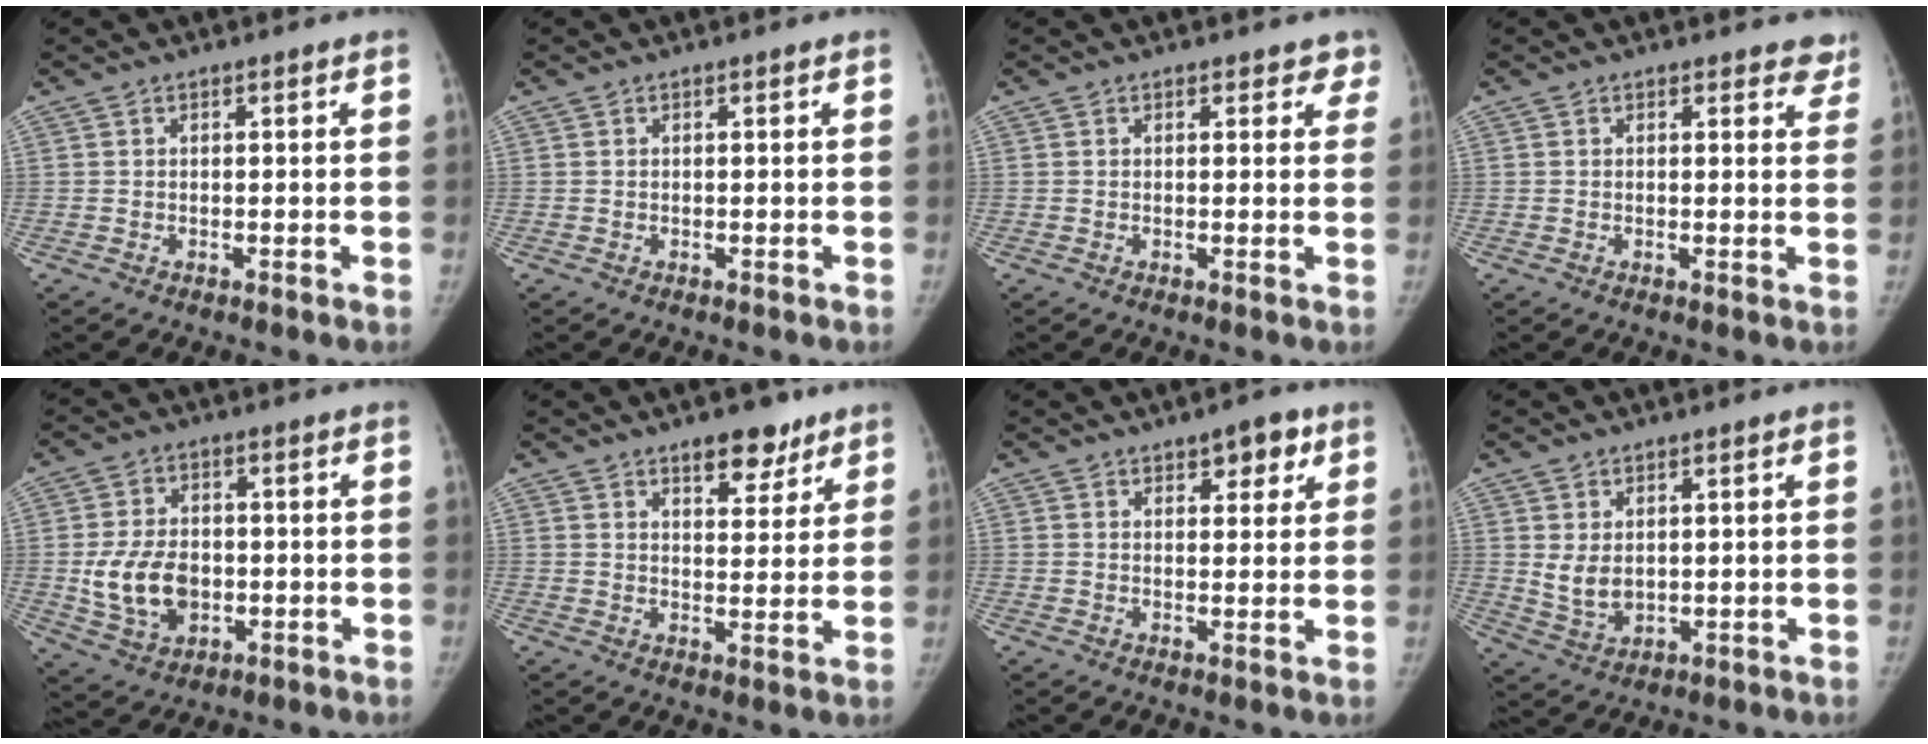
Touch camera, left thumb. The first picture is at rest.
{"total": 0.0}
{"total": 3.1, "force": [2.4, 1.7, 1.0], "torque": [0.028, -0.007, 0.016]}
{"total": 4.0, "force": [3.5, 1.8, 0.7], "torque": [0.031, -0.017, 0.020]}
{"total": 10.8, "force": [-1.3, 7.7, 7.4], "torque": [-0.116, 0.002, -0.013]}
{"total": 7.6, "force": [5.2, 3.6, 4.2], "torque": [-0.024, -0.029, 0.076]}
{"total": 5.0, "force": [2.9, 2.5, 3.2], "torque": [-0.014, -0.011, 0.036]}
{"total": 4.9, "force": [1.0, 3.3, 3.4], "torque": [-0.049, -0.016, 0.033]}